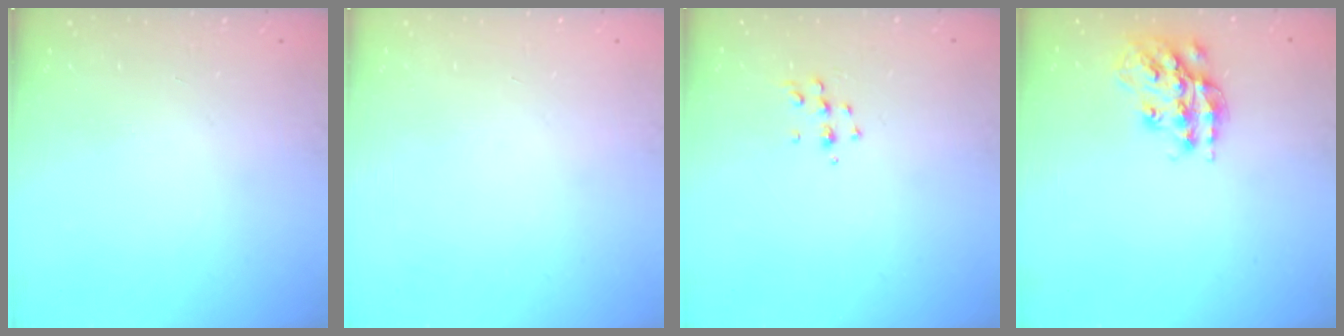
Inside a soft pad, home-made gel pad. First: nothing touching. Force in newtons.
{"total": 0.0}
{"total": 4.7, "press": 4.6, "slide": 0.8}
{"total": 16.1, "press": 16.1, "slide": 1.2}